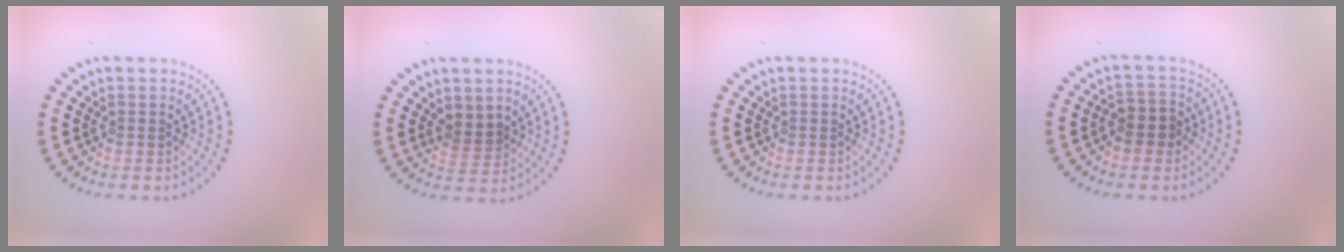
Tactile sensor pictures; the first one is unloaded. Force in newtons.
{"total": 1.9, "press": 1.8, "slide": 0.7}
{"total": 0.0}
{"total": 2.6, "press": 2.4, "slide": 0.8}